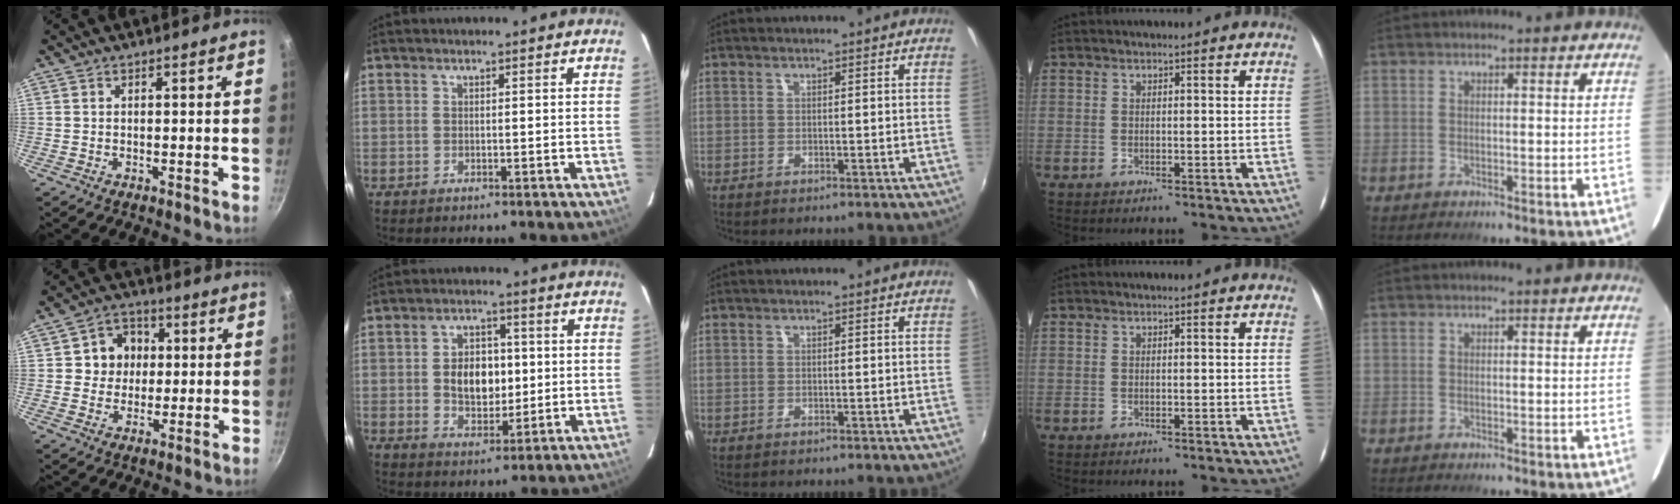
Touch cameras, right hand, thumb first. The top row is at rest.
{"thumb": {"total": 7.6, "force": [1.0, 6.9, 2.9], "torque": [-0.002, 0.006, 0.005]}, "index": {"total": 8.8, "force": [0.3, 6.0, 6.5], "torque": [-0.119, 0.012, 0.014]}}